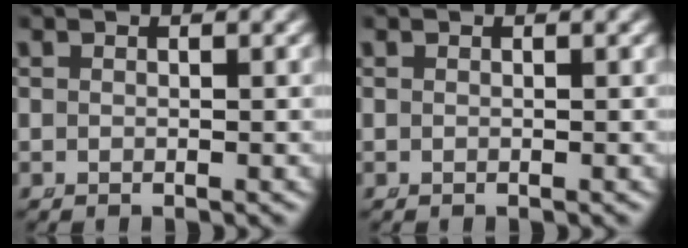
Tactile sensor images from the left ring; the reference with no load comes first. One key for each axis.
{"total": 0.0}